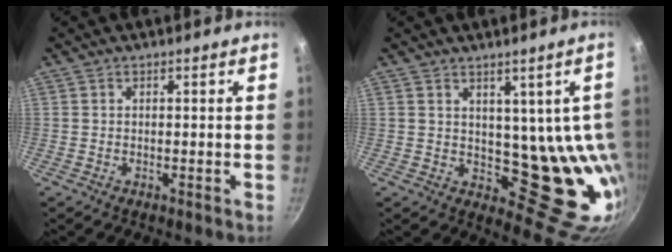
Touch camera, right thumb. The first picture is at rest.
{"total": 12.8, "force": [2.0, 7.5, 10.2], "torque": [-0.081, -0.033, 0.046]}